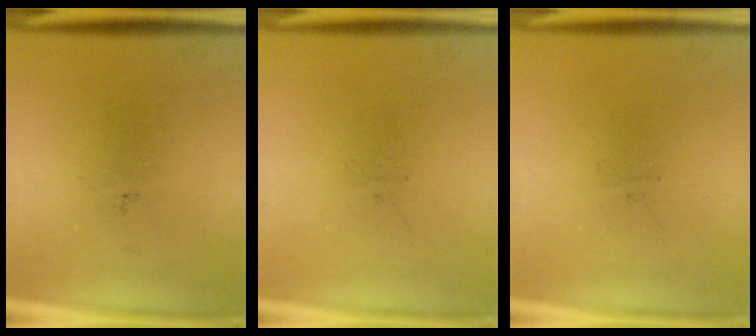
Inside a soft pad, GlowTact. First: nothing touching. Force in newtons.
{"total": 0.0}
{"total": 0.0}